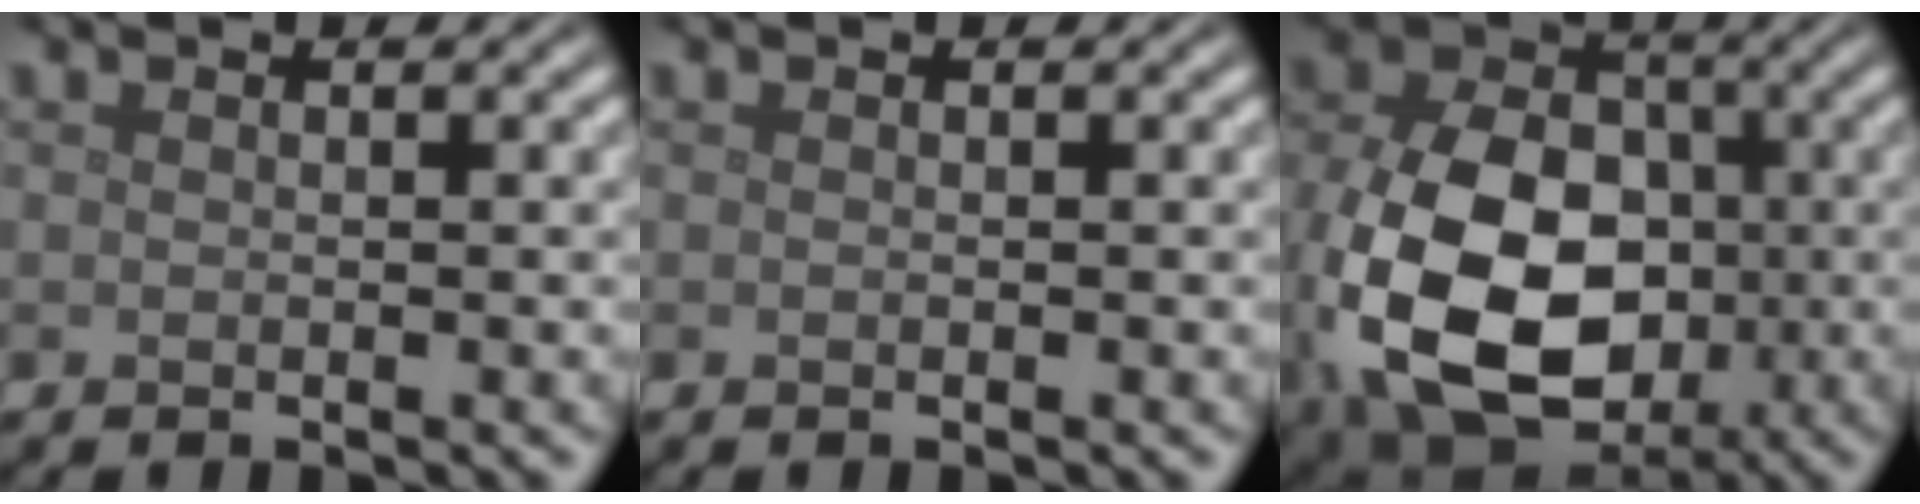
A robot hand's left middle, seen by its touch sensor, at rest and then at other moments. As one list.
[{"total": 0.0}, {"total": 14.7, "force": [-2.5, 10.5, 10.1], "torque": [-0.220, -0.045, -0.038]}]